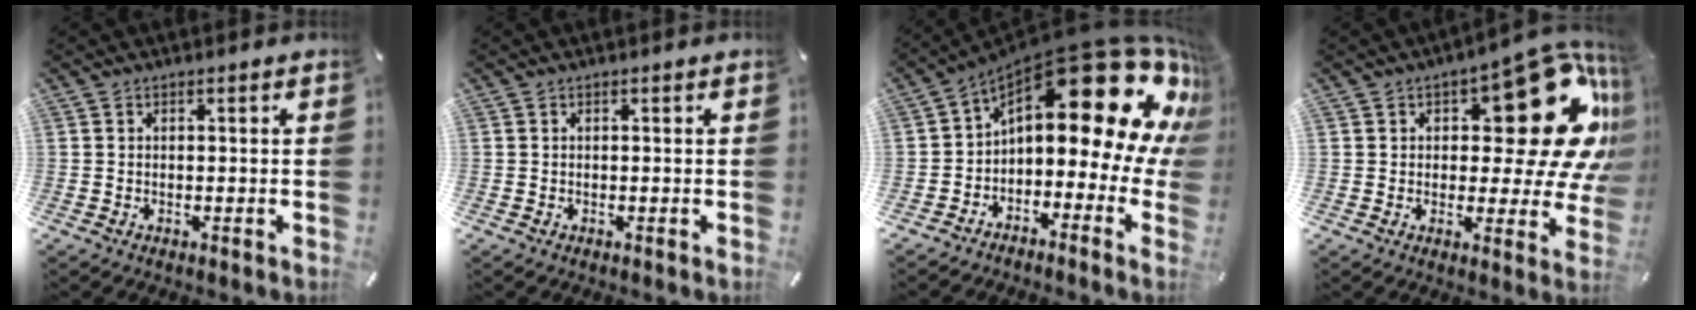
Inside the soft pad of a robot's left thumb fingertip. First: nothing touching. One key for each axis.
{"total": 0.0}
{"total": 24.2, "fx": 11.0, "fy": 10.6, "fz": 18.8, "tx": -0.272, "ty": -0.090, "tz": 0.186}
{"total": 25.0, "fx": 8.4, "fy": 12.3, "fz": 20.0, "tx": -0.232, "ty": -0.062, "tz": 0.143}